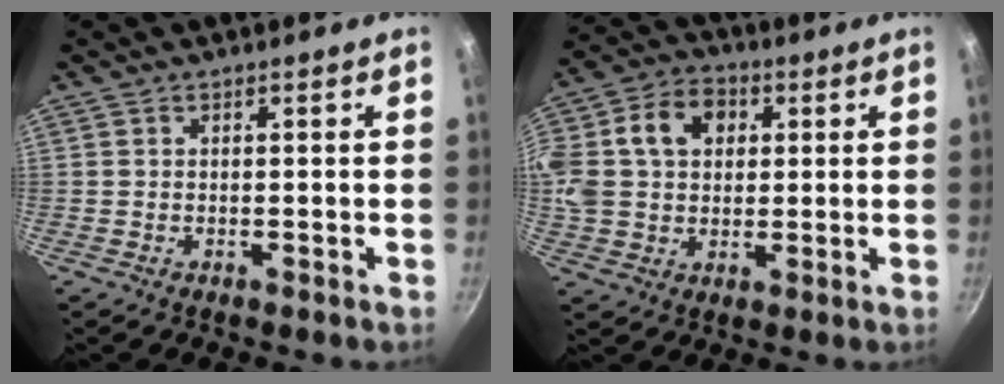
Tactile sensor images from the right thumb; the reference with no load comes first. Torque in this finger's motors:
{"motor_torque": [0.97, 2.94, 0.74, -0.25, 0.15]}